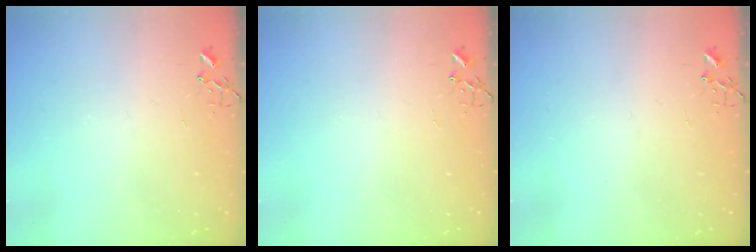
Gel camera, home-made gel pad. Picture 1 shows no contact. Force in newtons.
{"total": 0.0}
{"total": 0.0}